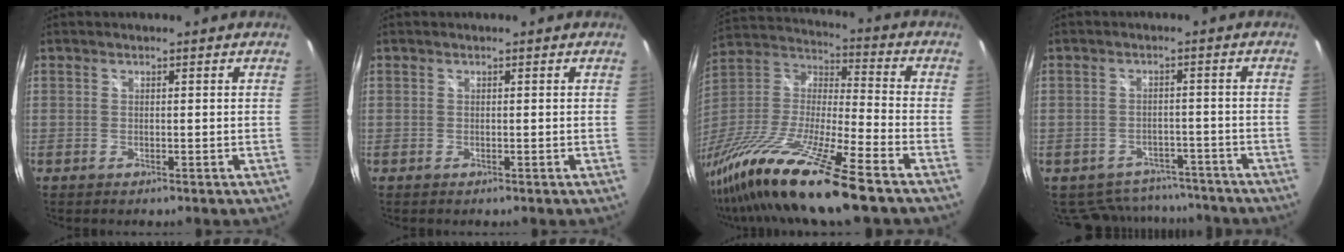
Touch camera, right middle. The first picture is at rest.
{"total": 0.0}
{"total": 23.5, "force": [-16.7, 1.1, 16.4], "torque": [-0.314, -0.043, -0.308]}
{"total": 10.9, "force": [-9.2, 5.3, 2.4], "torque": [-0.061, 0.018, -0.113]}